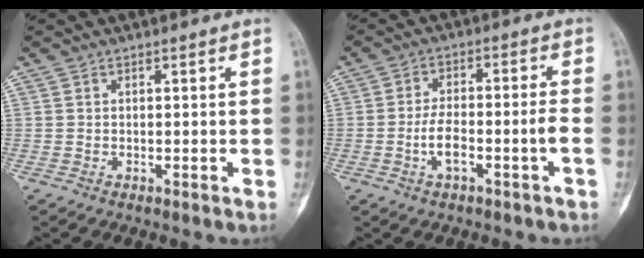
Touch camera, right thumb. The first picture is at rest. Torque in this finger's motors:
{"motor_torque": [0.65, 0.59, 0.82, -0.31, 0.05]}